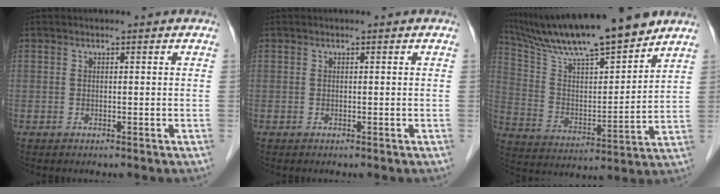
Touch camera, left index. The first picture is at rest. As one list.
[{"total": 0.0}, {"total": 19.1, "force": [16.5, 1.5, 9.7], "torque": [-0.170, 0.007, 0.285]}]